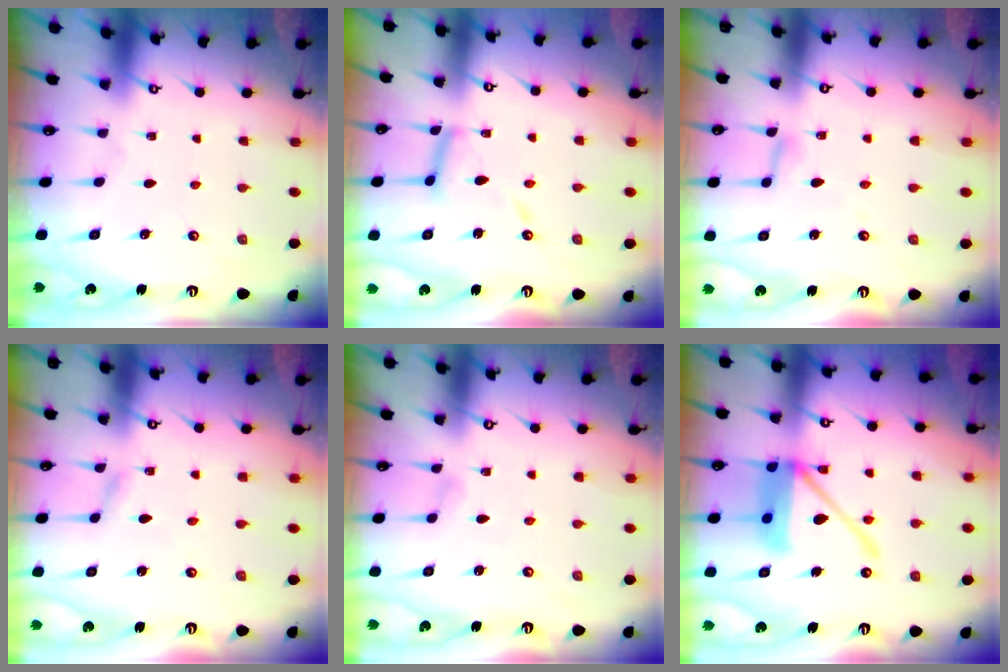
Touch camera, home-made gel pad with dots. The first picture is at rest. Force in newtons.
{"total": 9.7, "press": 9.7, "slide": 0.8}
{"total": 4.8, "press": 4.7, "slide": 0.5}
{"total": 1.9, "press": 1.9, "slide": 0.2}
{"total": 2.4, "press": 2.4, "slide": 0.3}
{"total": 14.6, "press": 14.4, "slide": 2.5}